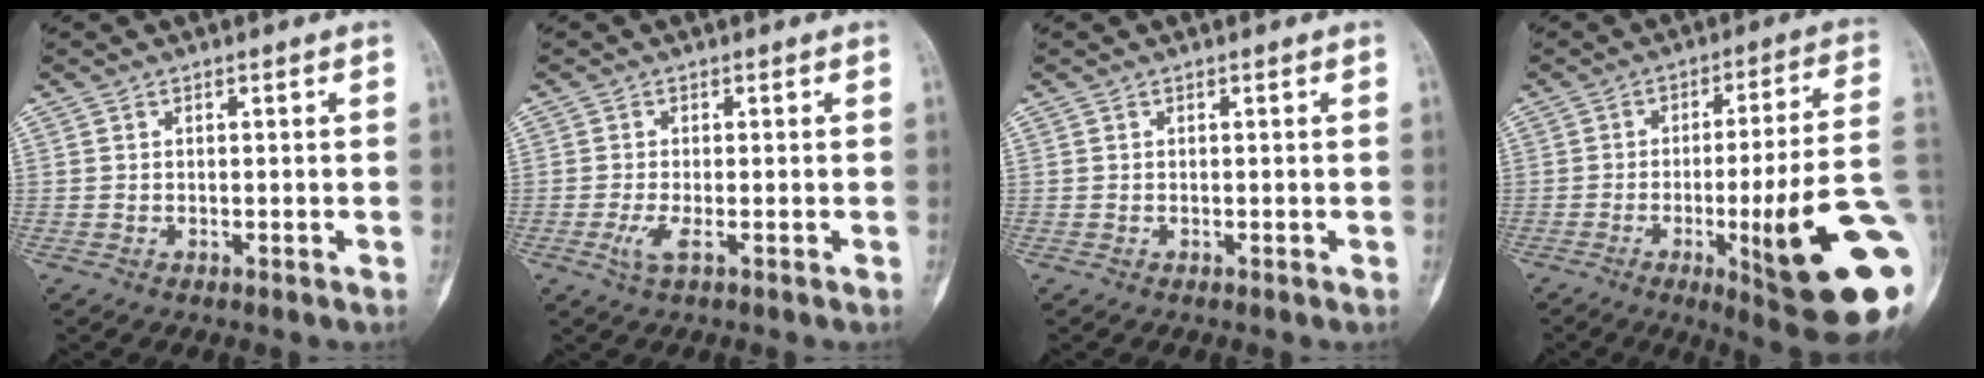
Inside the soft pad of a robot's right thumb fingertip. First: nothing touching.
{"total": 2.6, "force": [-0.9, 0.6, 2.4], "torque": [-0.064, -0.008, -0.021]}
{"total": 0.0}
{"total": 23.3, "force": [-5.5, 3.2, 22.5], "torque": [-0.268, 0.002, -0.070]}